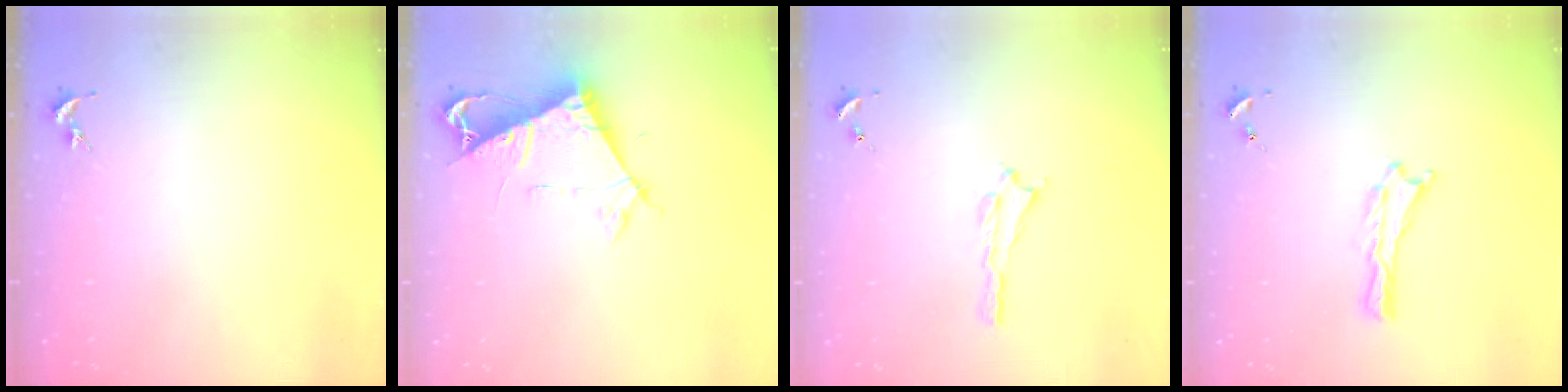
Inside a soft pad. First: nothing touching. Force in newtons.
{"total": 7.7, "press": 7.6, "slide": 0.8}
{"total": 0.6, "press": 0.5, "slide": 0.2}
{"total": 0.0}